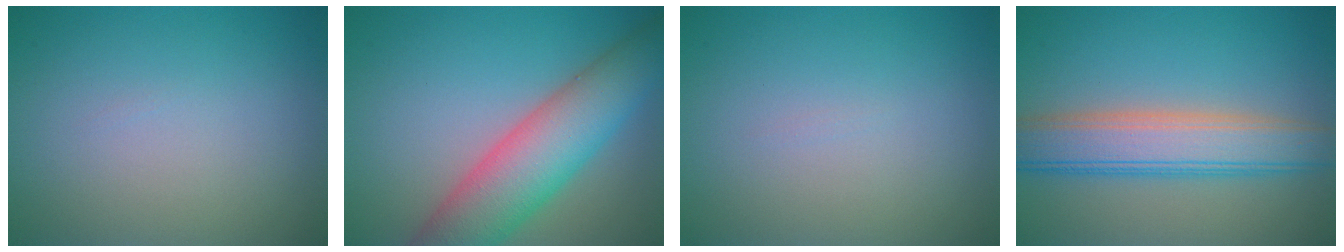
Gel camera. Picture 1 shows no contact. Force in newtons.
{"total": 8.7, "press": 8.7, "slide": 0.5}
{"total": 0.0}
{"total": 6.5, "press": 6.5, "slide": 0.4}